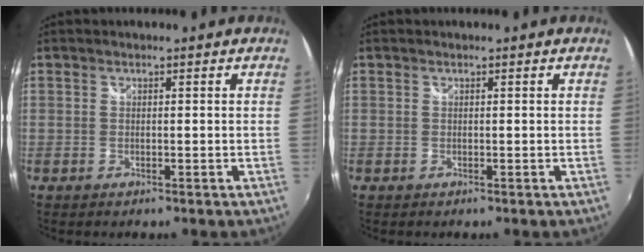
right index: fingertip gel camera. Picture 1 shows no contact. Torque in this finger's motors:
{"motor_torque": [0.00, 0.00, 0.00, 0.00]}